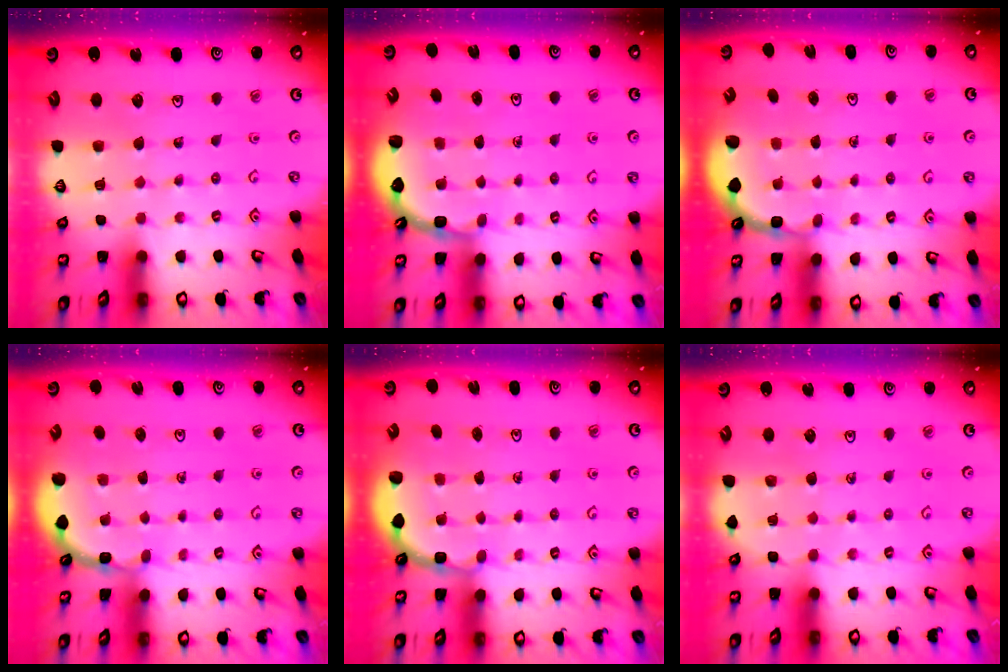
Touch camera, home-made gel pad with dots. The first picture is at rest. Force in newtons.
{"total": 2.4, "press": 2.0, "slide": 1.3}
{"total": 2.6, "press": 1.8, "slide": 1.9}
{"total": 2.1, "press": 2.1, "slide": 0.2}
{"total": 2.7, "press": 2.3, "slide": 1.4}
{"total": 4.3, "press": 4.3, "slide": 0.4}